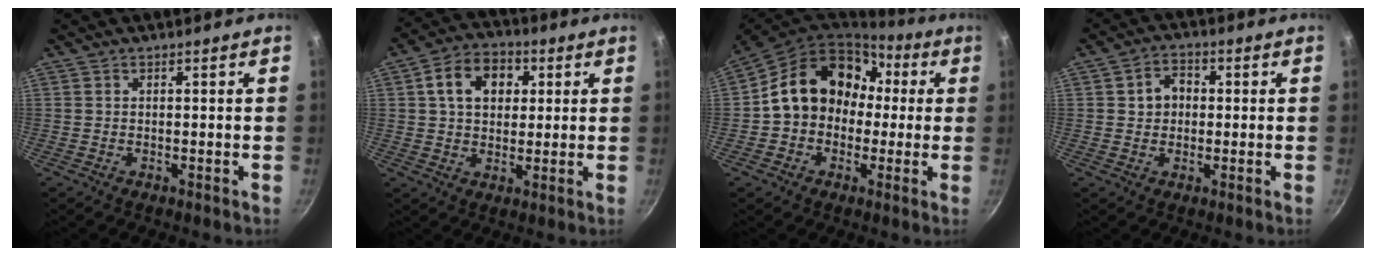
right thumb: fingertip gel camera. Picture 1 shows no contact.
{"total": 10.4, "force": [2.9, 7.7, 6.4], "torque": [-0.082, 0.009, 0.035]}
{"total": 17.3, "force": [1.5, 14.1, 9.9], "torque": [-0.128, 0.058, 0.018]}
{"total": 5.1, "force": [0.5, 4.3, 2.8], "torque": [-0.016, 0.009, 0.002]}